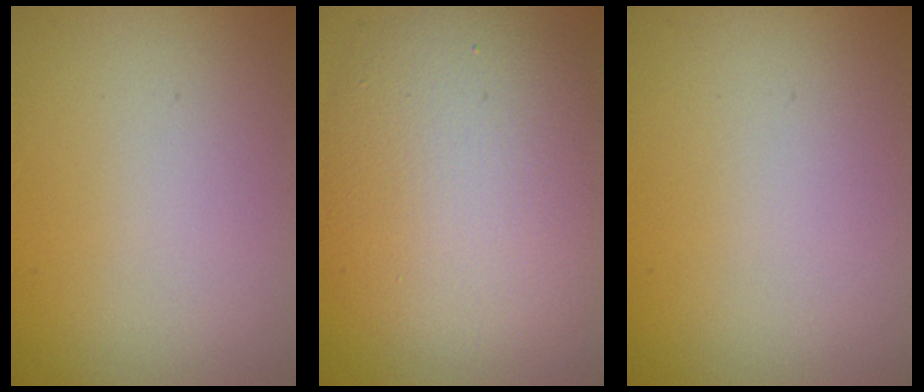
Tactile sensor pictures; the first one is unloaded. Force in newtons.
{"total": 9.1, "press": 9.0, "slide": 0.5}
{"total": 0.0}